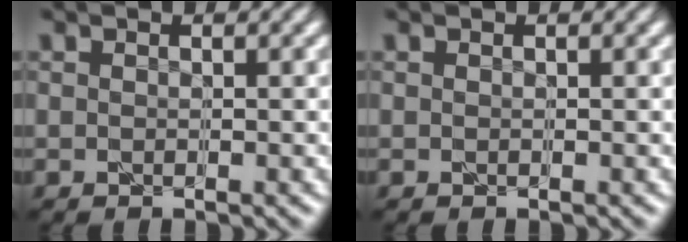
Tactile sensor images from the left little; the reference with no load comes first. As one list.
[{"total": 0.0}]